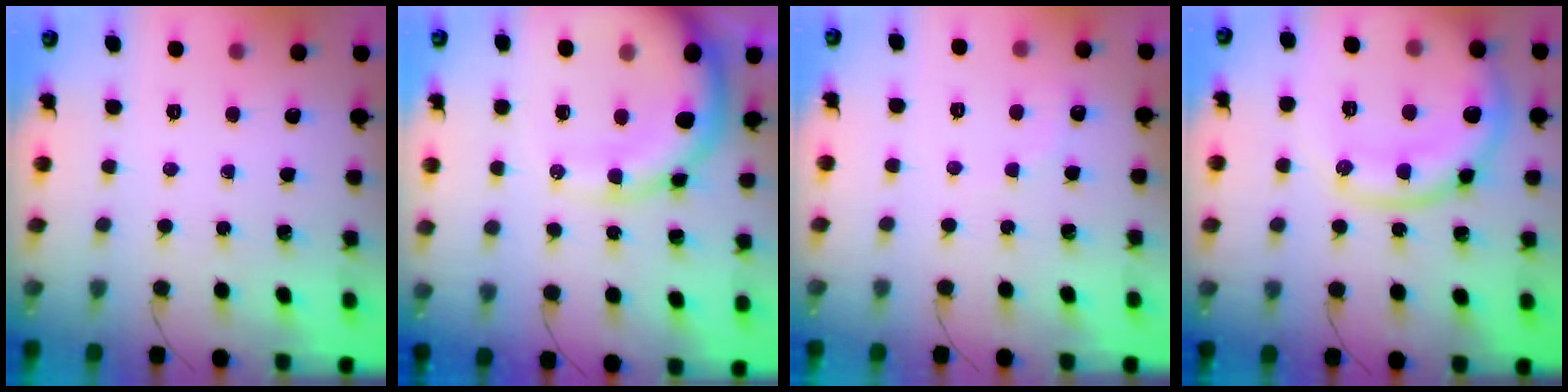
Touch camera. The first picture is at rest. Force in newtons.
{"total": 15.6, "press": 15.3, "slide": 2.6}
{"total": 3.4, "press": 3.3, "slide": 1.0}
{"total": 15.1, "press": 15.0, "slide": 0.9}